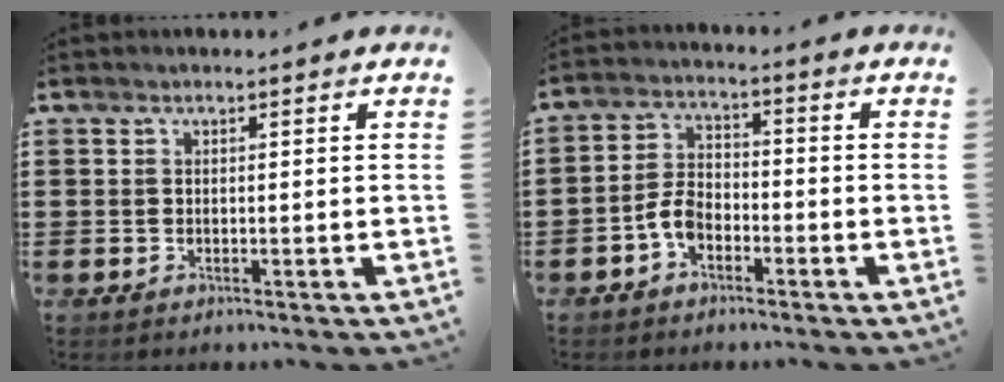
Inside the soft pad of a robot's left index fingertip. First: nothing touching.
{"total": 4.6, "force": [-2.4, 2.7, 2.9], "torque": [-0.074, 0.005, -0.052]}